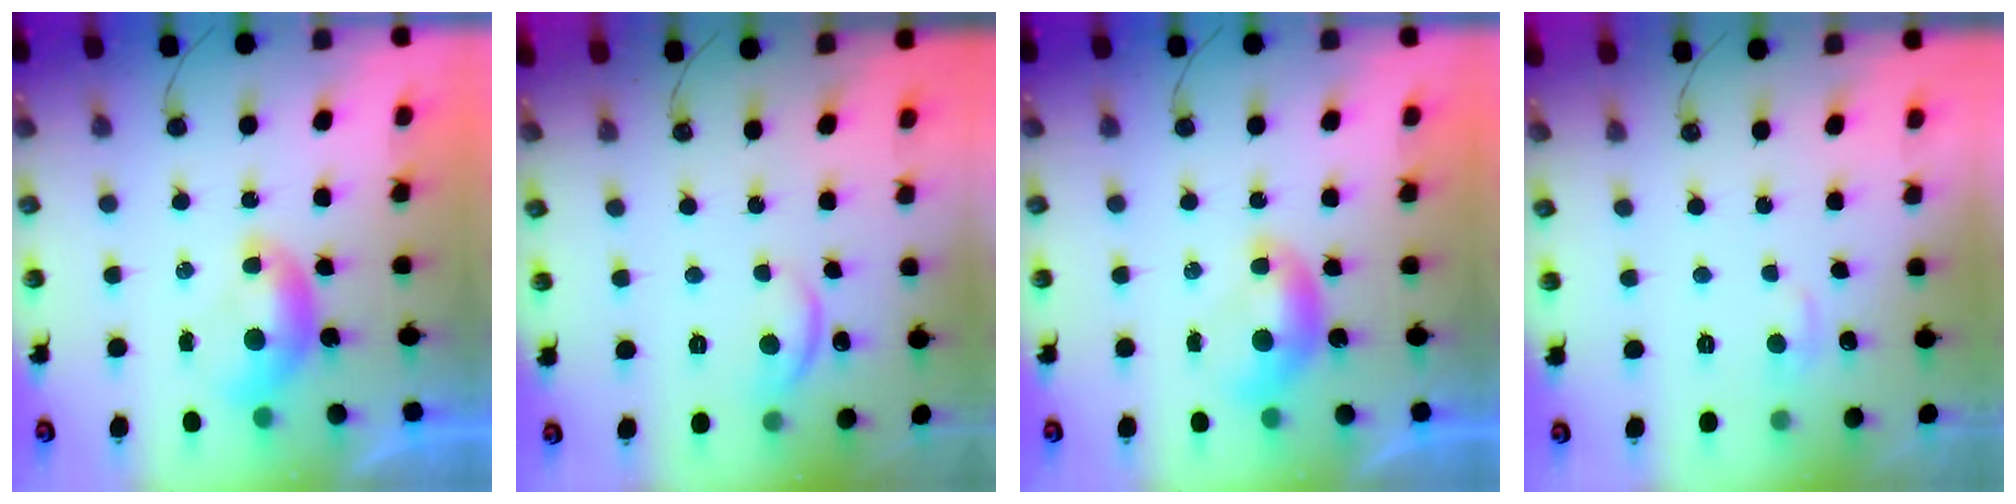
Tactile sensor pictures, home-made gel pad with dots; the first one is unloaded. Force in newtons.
{"total": 4.7, "press": 4.7, "slide": 0.5}
{"total": 0.0}
{"total": 0.9, "press": 0.7, "slide": 0.6}